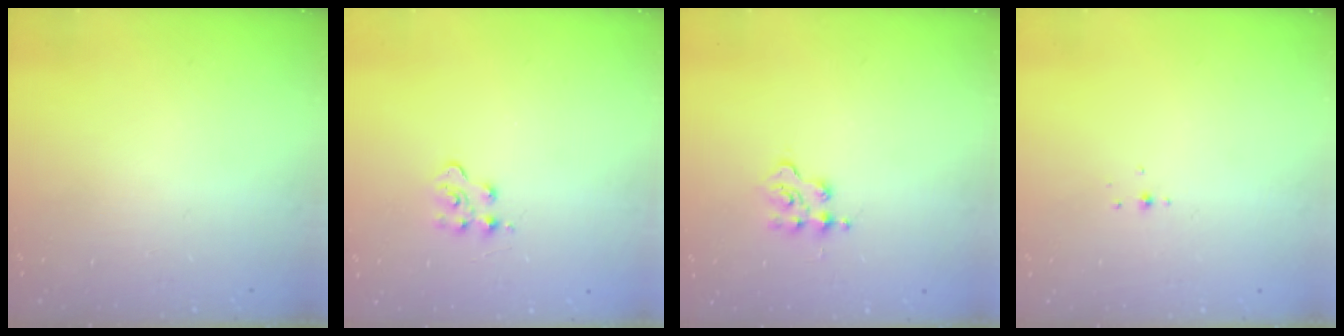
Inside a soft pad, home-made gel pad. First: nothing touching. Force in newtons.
{"total": 4.1, "press": 4.1, "slide": 0.4}
{"total": 2.7, "press": 2.7, "slide": 0.3}
{"total": 3.0, "press": 2.9, "slide": 0.8}